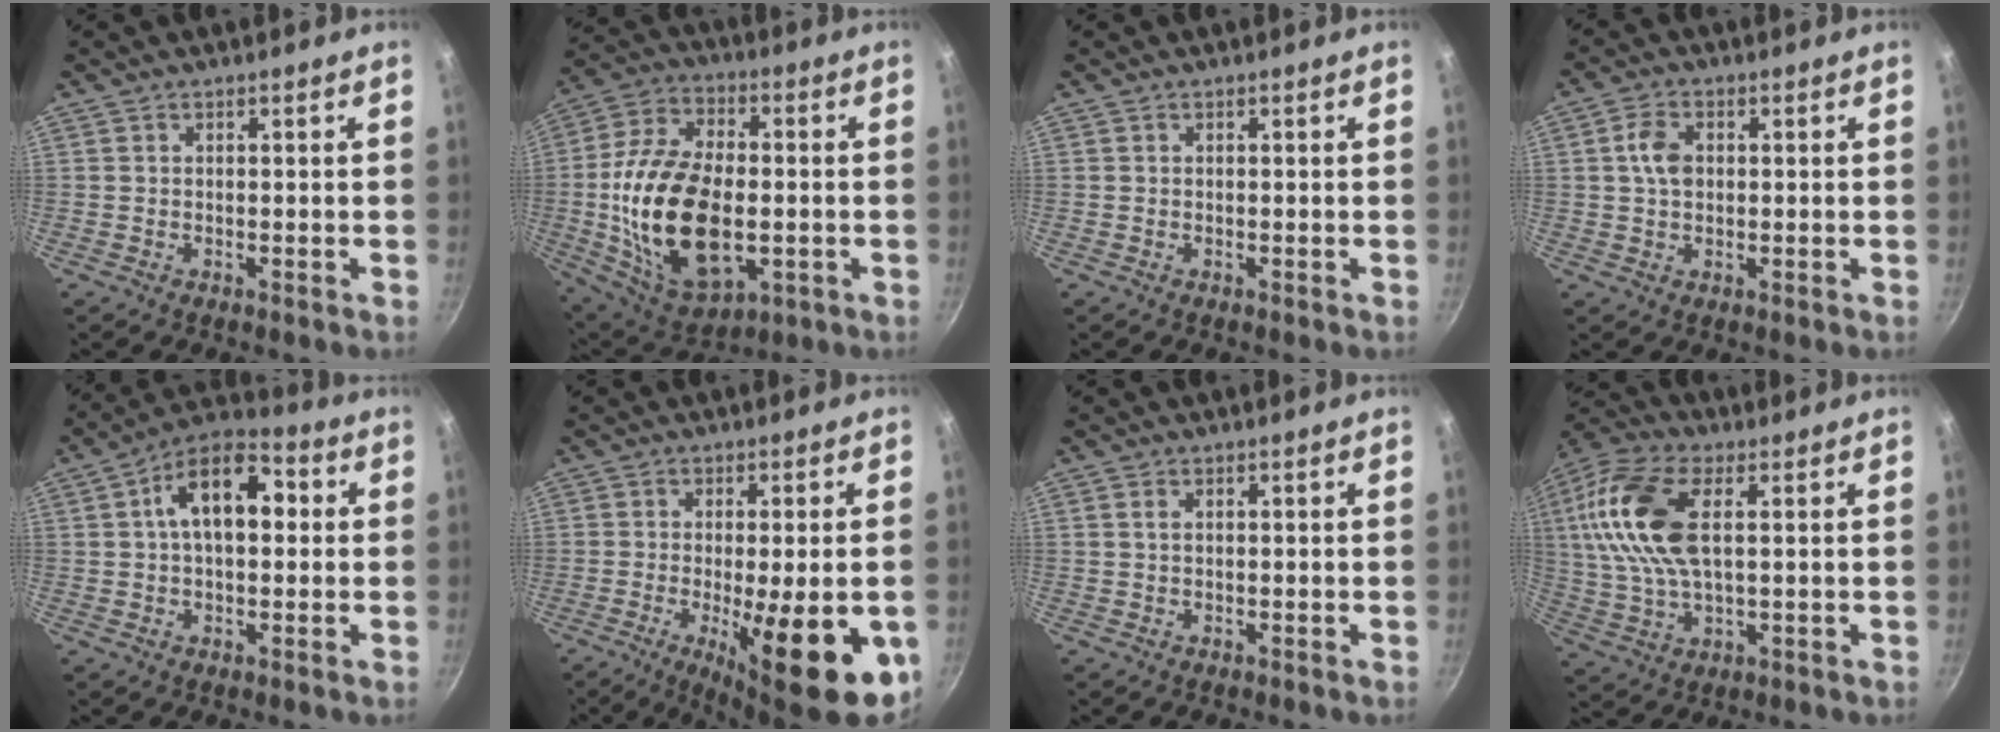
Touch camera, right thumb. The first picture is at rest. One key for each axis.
{"total": 24.0, "fx": -2.7, "fy": 13.4, "fz": 19.7, "tx": -0.365, "ty": 0.004, "tz": -0.030}
{"total": 0.0}
{"total": 5.0, "fx": 0.7, "fy": 3.4, "fz": 3.7, "tx": -0.070, "ty": 0.004, "tz": 0.012}
{"total": 13.1, "fx": 2.2, "fy": 7.3, "fz": 10.7, "tx": -0.157, "ty": 0.031, "tz": 0.025}
{"total": 18.7, "fx": -5.9, "fy": 5.7, "fz": 16.8, "tx": -0.191, "ty": -0.017, "tz": -0.063}
{"total": 1.1, "fx": 0.3, "fy": 0.6, "fz": 0.9, "tx": -0.020, "ty": 0.002, "tz": 0.009}
{"total": 17.7, "fx": 3.6, "fy": 8.6, "fz": 15.0, "tx": -0.331, "ty": 0.012, "tz": 0.064}